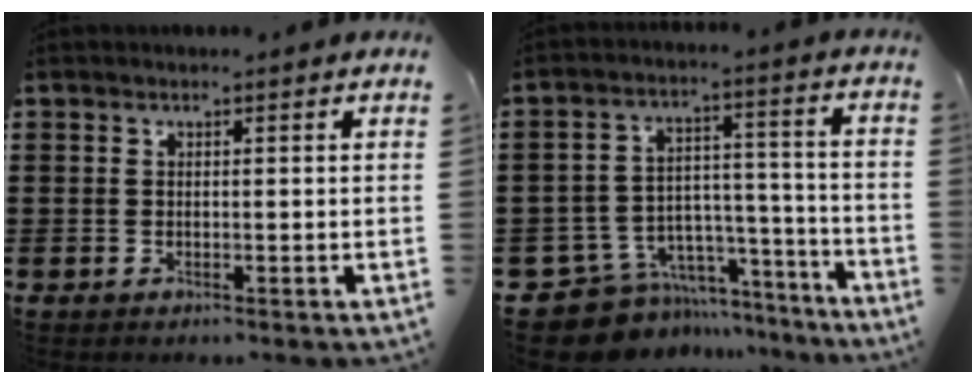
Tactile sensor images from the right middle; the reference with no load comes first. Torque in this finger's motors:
{"motor_torque": [0.53, -0.34, 0.05, 0.00]}